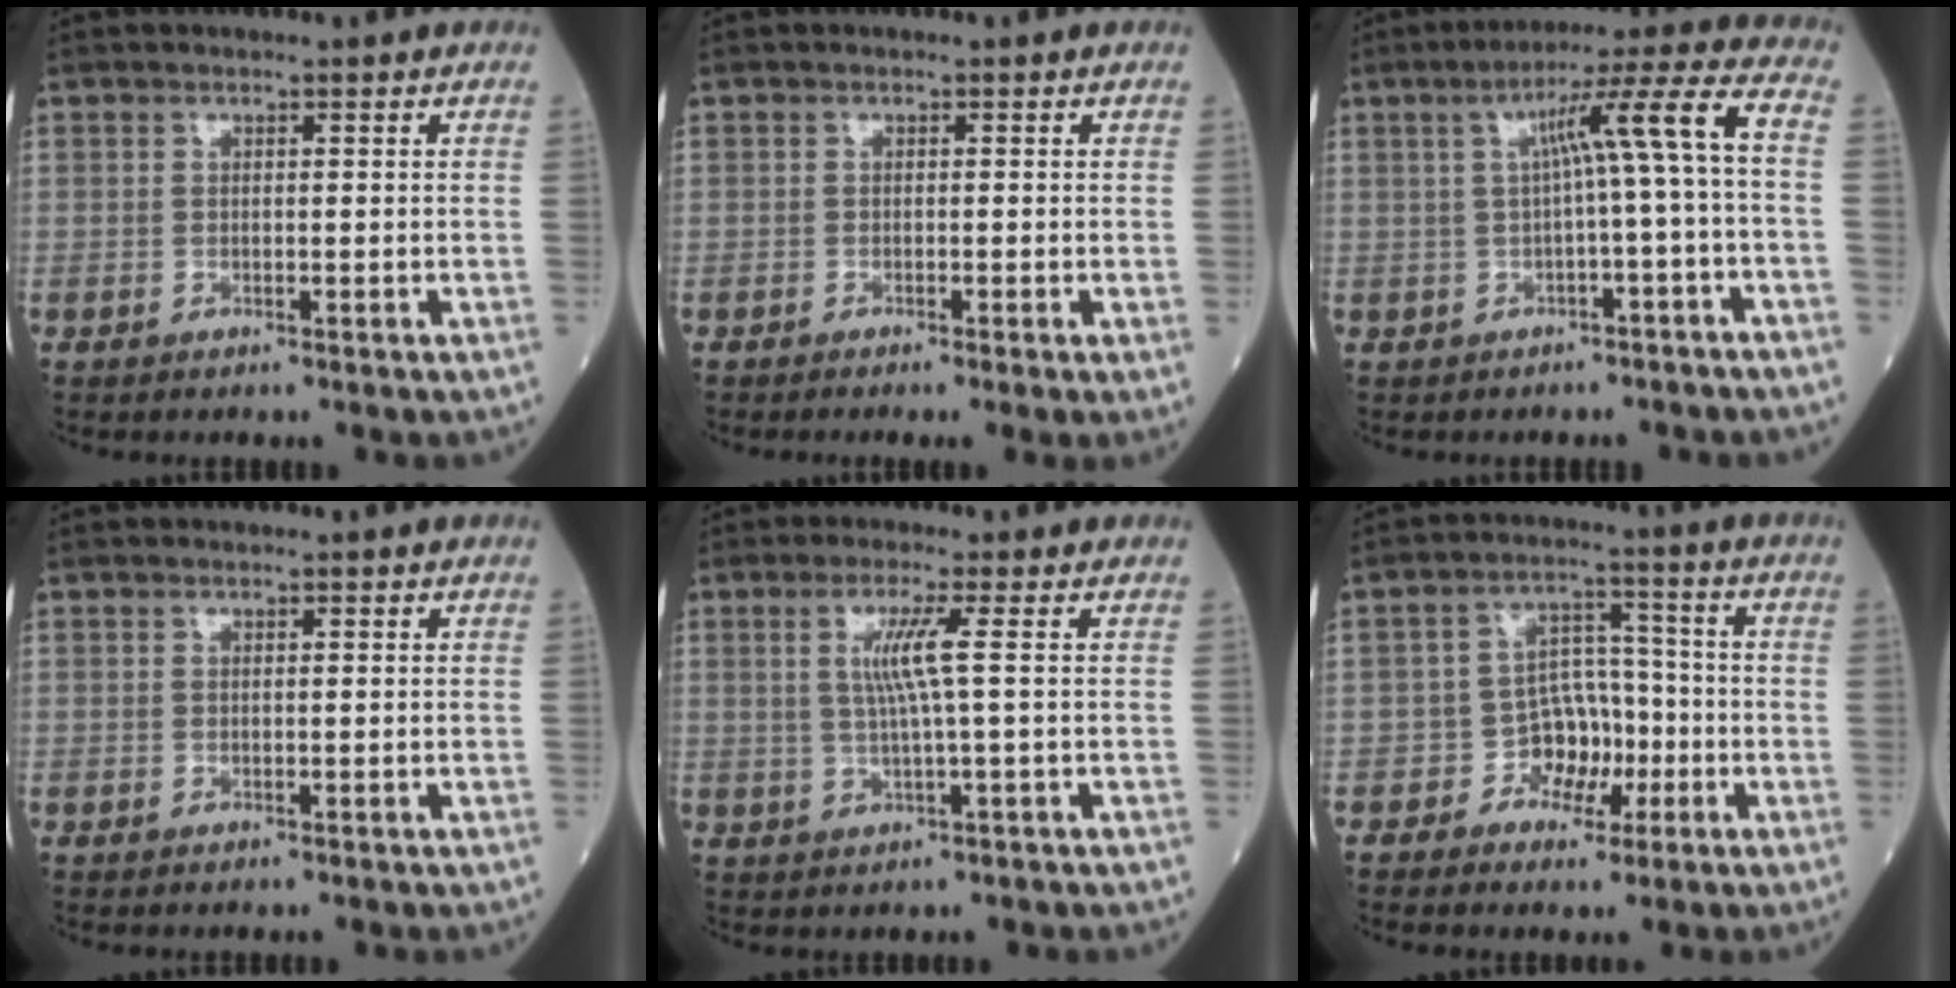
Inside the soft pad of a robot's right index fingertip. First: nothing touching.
{"total": 1.8, "force": [-1.1, -0.2, 1.4], "torque": [-0.016, -0.002, -0.017]}
{"total": 8.6, "force": [-0.3, -1.1, 8.5], "torque": [-0.130, 0.028, 0.000]}
{"total": 0.0}
{"total": 4.7, "force": [1.0, -0.9, 4.5], "torque": [-0.093, -0.001, 0.021]}
{"total": 6.4, "force": [-2.3, 4.9, 3.4], "torque": [-0.050, 0.020, -0.040]}